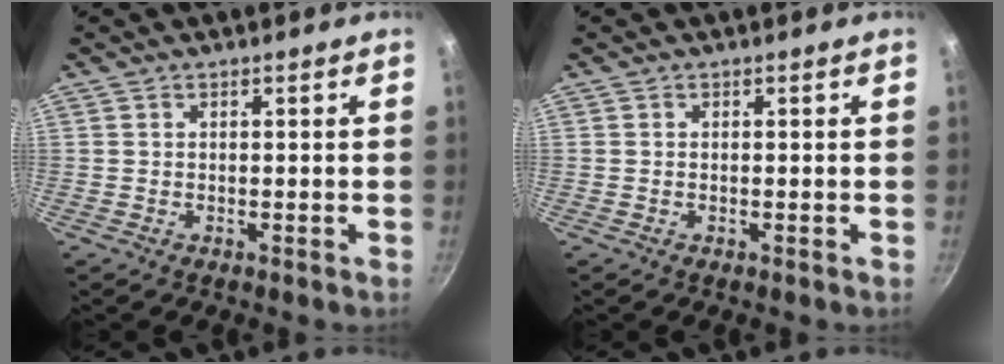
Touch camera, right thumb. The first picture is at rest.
{"total": 0.0}